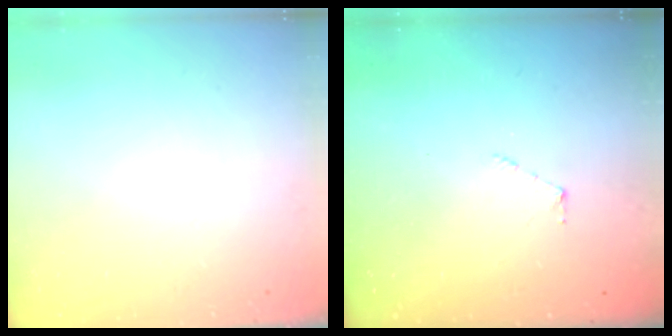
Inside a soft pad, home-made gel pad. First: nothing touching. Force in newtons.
{"total": 2.9, "press": 2.9, "slide": 0.3}